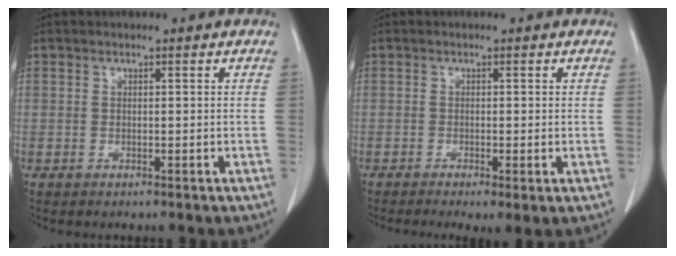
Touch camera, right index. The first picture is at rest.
{"total": 3.3, "force": [-1.6, 0.8, 2.9], "torque": [-0.045, -0.011, -0.021]}